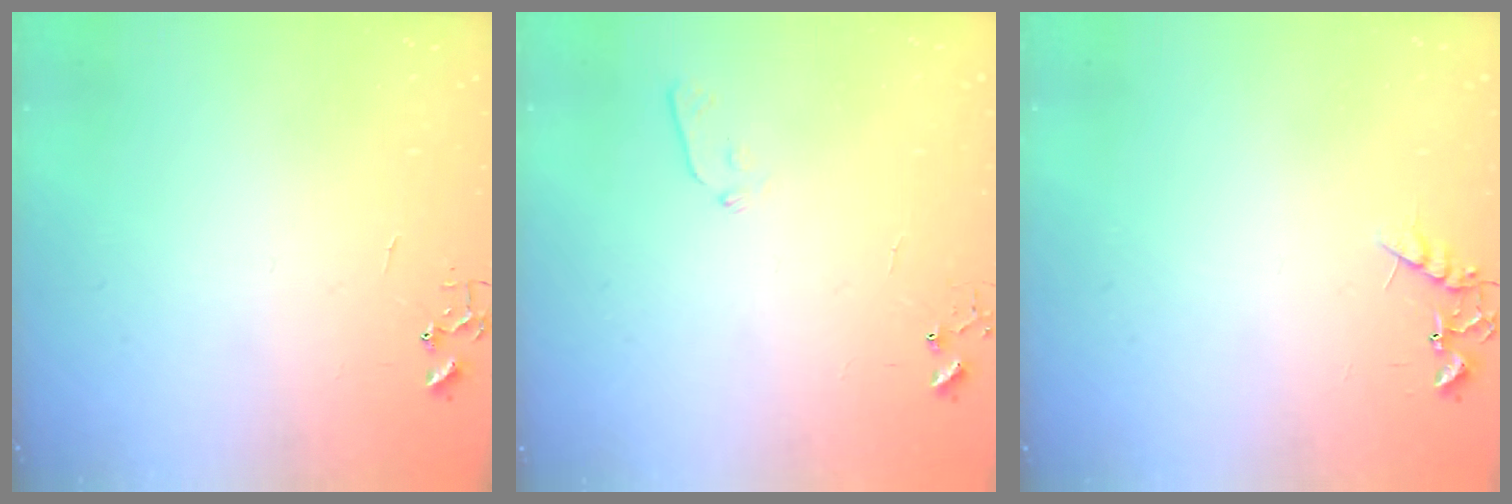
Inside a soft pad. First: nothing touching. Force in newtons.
{"total": 4.8, "press": 4.7, "slide": 1.0}
{"total": 6.8, "press": 6.8, "slide": 0.3}